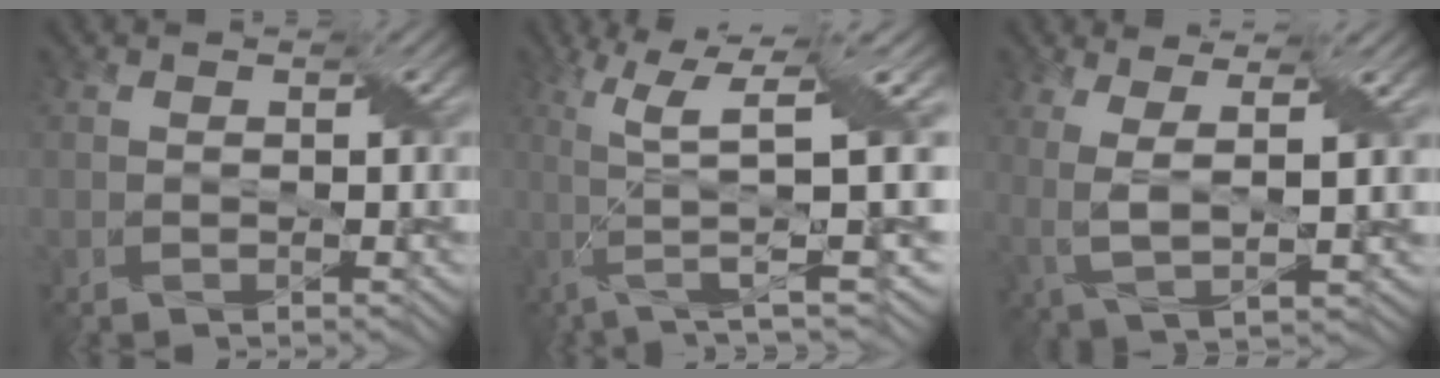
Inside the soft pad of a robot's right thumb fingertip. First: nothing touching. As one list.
[{"total": 11.4, "force": [0.3, 2.2, 11.2], "torque": [-0.203, 0.008, 0.017]}, {"total": 5.2, "force": [1.4, 1.4, 4.8], "torque": [-0.113, -0.001, 0.033]}]